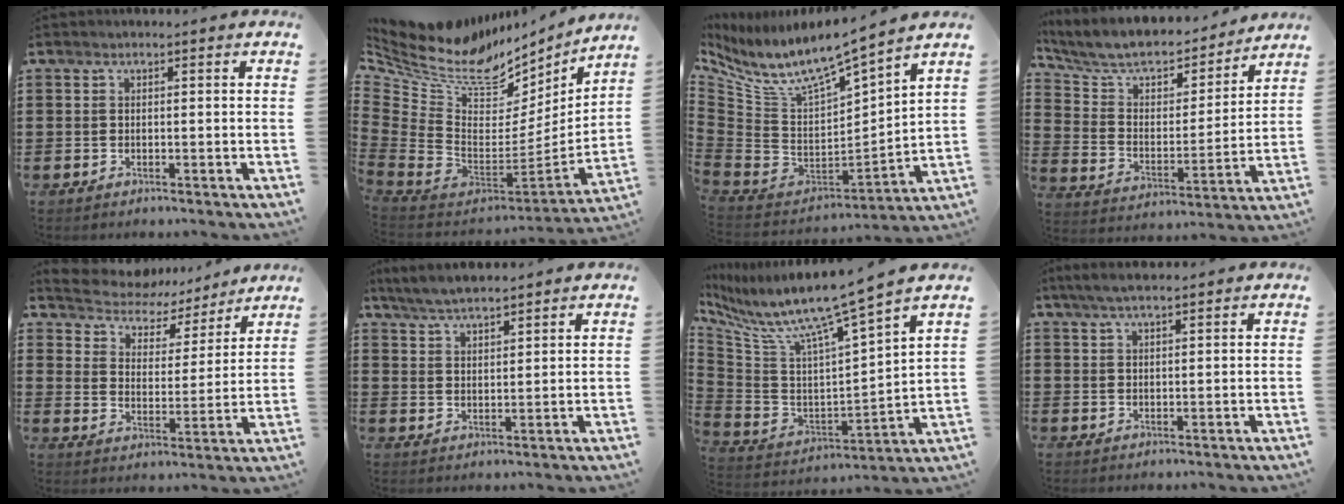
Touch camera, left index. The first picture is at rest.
{"total": 8.7, "force": [6.3, 4.7, 3.7], "torque": [-0.121, -0.061, 0.108]}
{"total": 8.0, "force": [6.3, 1.4, 4.7], "torque": [-0.127, -0.068, 0.101]}
{"total": 7.0, "force": [6.1, 2.6, 2.2], "torque": [-0.078, -0.042, 0.102]}
{"total": 4.7, "force": [4.4, 1.5, 0.6], "torque": [-0.041, -0.032, 0.071]}
{"total": 4.3, "force": [4.1, 0.5, 1.1], "torque": [-0.034, -0.009, 0.075]}
{"total": 9.1, "force": [7.3, -1.2, 5.2], "torque": [-0.129, -0.070, 0.110]}
{"total": 3.0, "force": [2.2, 0.5, 2.0], "torque": [-0.042, 0.004, 0.042]}